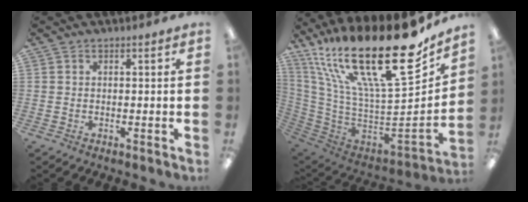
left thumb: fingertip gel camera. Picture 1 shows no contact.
{"total": 32.5, "force": [18.0, 10.8, 24.8], "torque": [-0.422, -0.151, 0.313]}